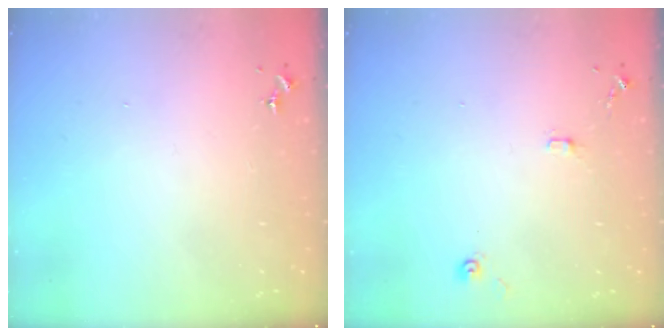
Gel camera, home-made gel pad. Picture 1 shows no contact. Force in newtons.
{"total": 8.0, "press": 8.0, "slide": 0.7}